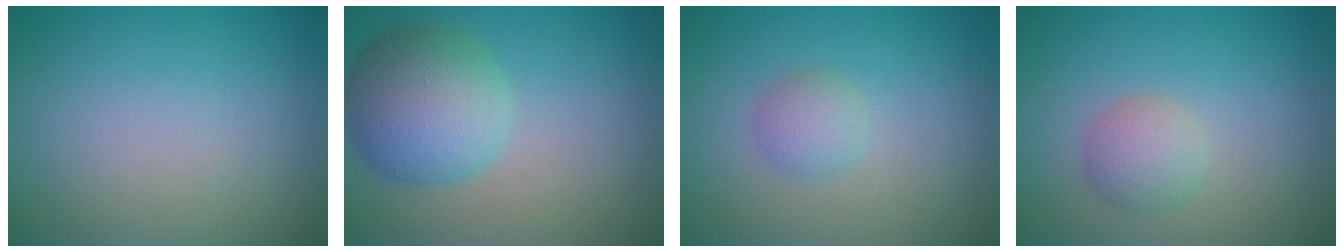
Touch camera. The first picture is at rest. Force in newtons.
{"total": 6.9, "press": 6.9, "slide": 0.2}
{"total": 1.7, "press": 1.7, "slide": 0.1}
{"total": 2.3, "press": 2.3, "slide": 0.0}